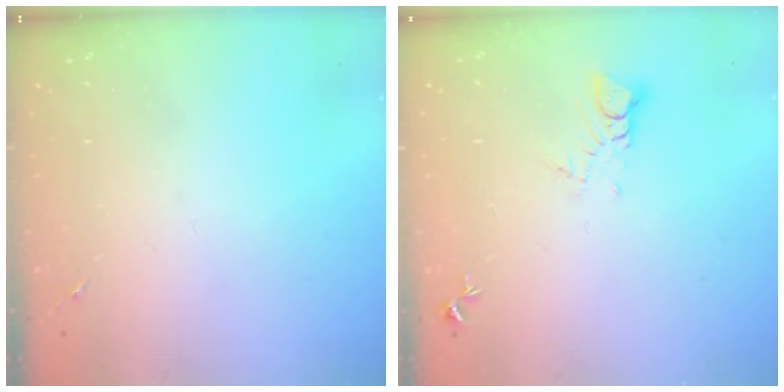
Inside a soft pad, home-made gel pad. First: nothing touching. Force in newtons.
{"total": 3.5, "press": 3.5, "slide": 0.2}